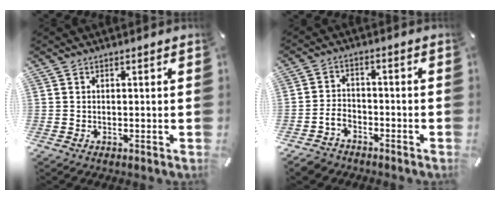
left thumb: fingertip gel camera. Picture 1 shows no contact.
{"total": 5.0, "force": [-3.1, 3.5, 1.8], "torque": [-0.041, 0.014, -0.060]}